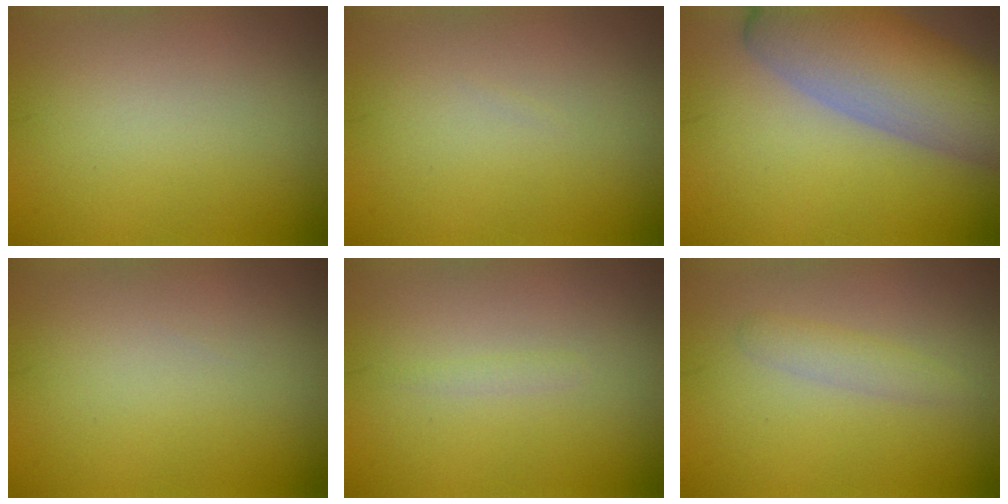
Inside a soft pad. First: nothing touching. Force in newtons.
{"total": 0.0}
{"total": 10.3, "press": 10.2, "slide": 0.9}
{"total": 0.0}
{"total": 0.6, "press": 0.6, "slide": 0.1}
{"total": 1.1, "press": 1.1, "slide": 0.1}